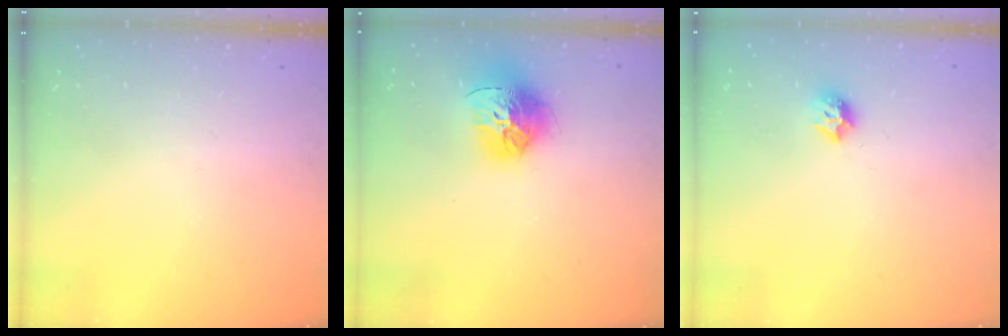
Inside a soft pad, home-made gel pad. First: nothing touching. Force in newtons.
{"total": 15.9, "press": 15.9, "slide": 1.6}
{"total": 7.5, "press": 7.5, "slide": 0.6}